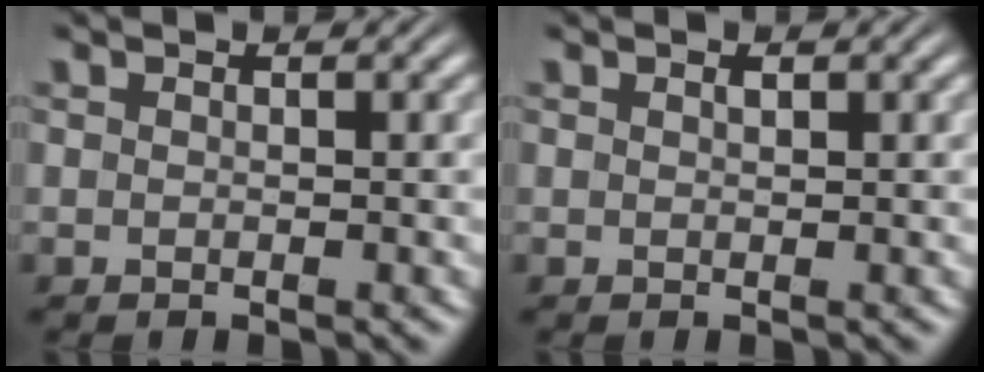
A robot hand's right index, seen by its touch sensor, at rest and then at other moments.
{"total": 0.0}